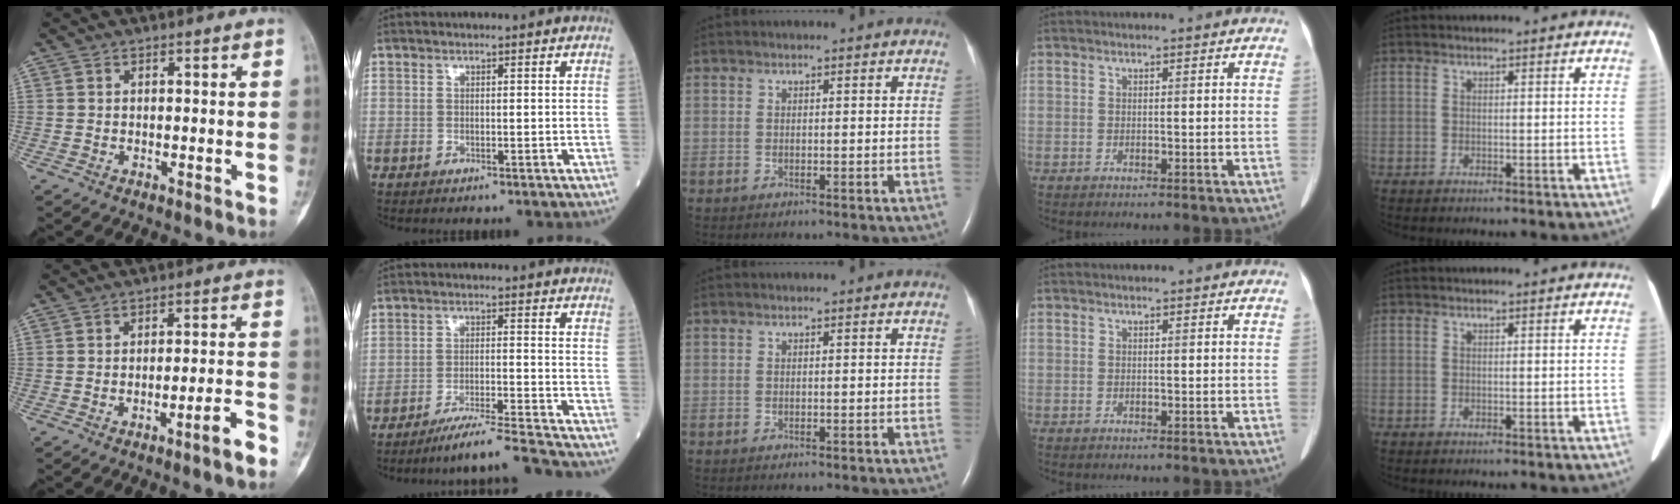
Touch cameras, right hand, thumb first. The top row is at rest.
{"thumb": {"total": 5.2, "force": [-3.4, 0.3, 4.0], "torque": [-0.060, 0.033, -0.050]}, "index": {"total": 9.7, "force": [-9.0, -1.7, 3.1], "torque": [-0.038, -0.011, -0.154]}}